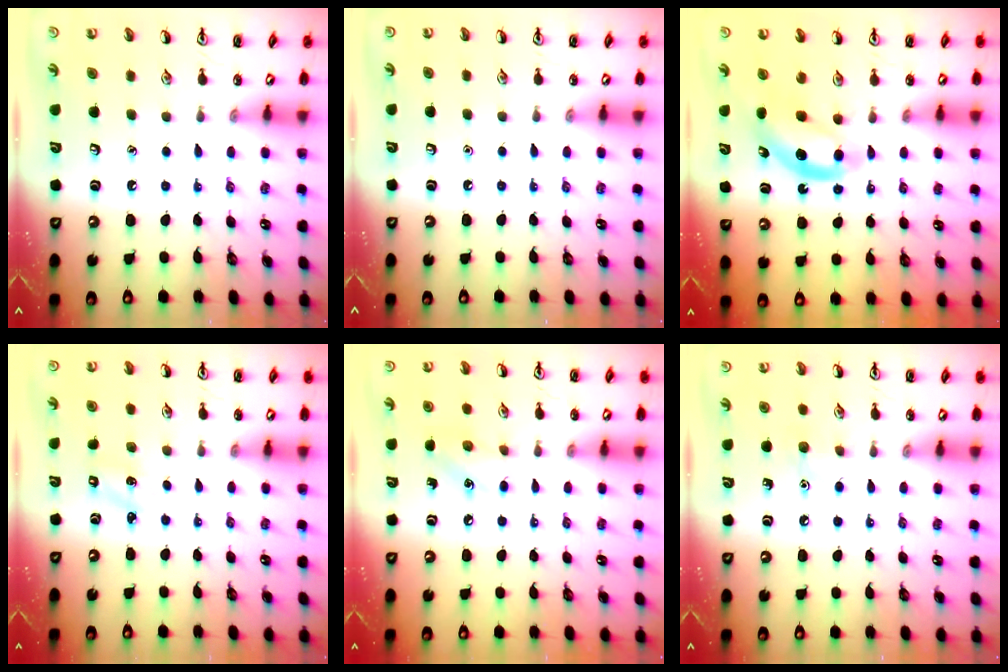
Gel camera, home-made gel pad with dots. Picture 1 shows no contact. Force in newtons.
{"total": 0.0}
{"total": 5.0, "press": 4.9, "slide": 0.7}
{"total": 1.3, "press": 1.2, "slide": 0.4}
{"total": 6.2, "press": 6.0, "slide": 1.5}
{"total": 4.8, "press": 4.5, "slide": 1.6}